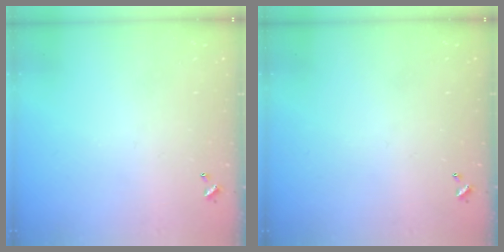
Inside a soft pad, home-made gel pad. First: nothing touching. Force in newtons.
{"total": 0.0}